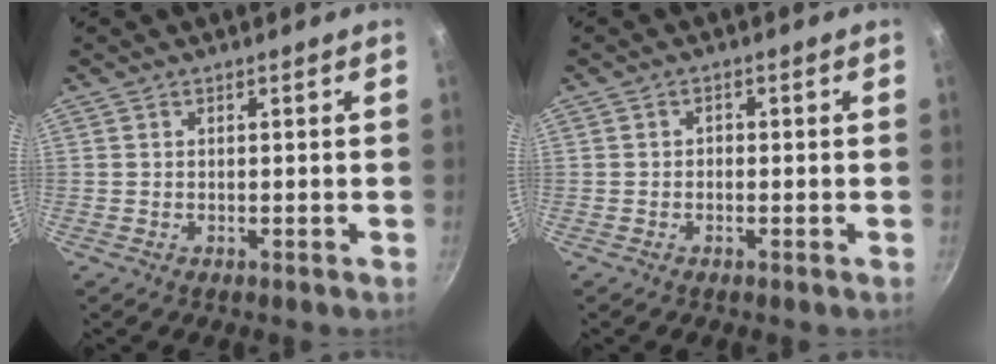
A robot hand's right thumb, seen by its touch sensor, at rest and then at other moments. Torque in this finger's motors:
{"motor_torque": [-0.51, -0.24, 0.03, 0.17, -0.02]}